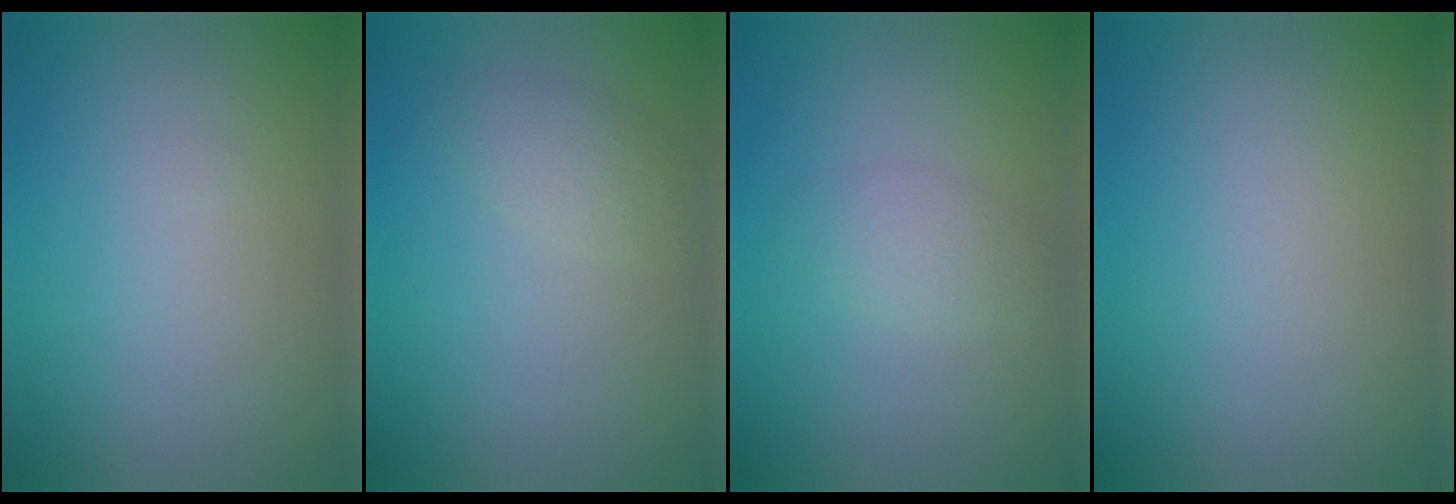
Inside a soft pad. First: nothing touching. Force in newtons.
{"total": 2.0, "press": 2.0, "slide": 0.0}
{"total": 1.9, "press": 1.9, "slide": 0.0}
{"total": 0.0}